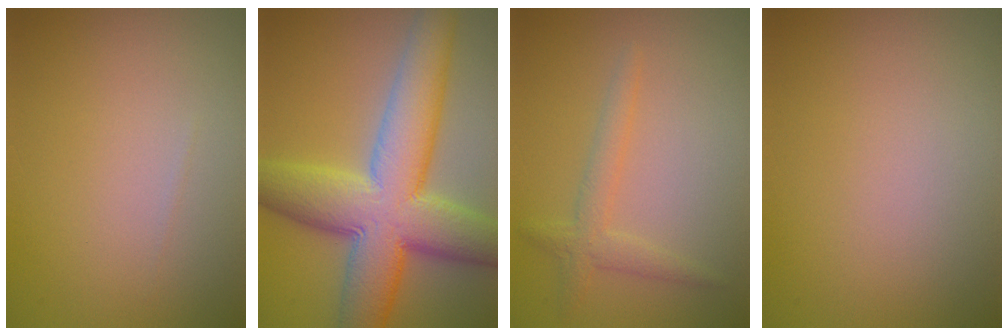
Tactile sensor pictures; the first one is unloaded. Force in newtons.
{"total": 11.4, "press": 11.4, "slide": 0.3}
{"total": 2.0, "press": 2.0, "slide": 0.1}
{"total": 0.0}